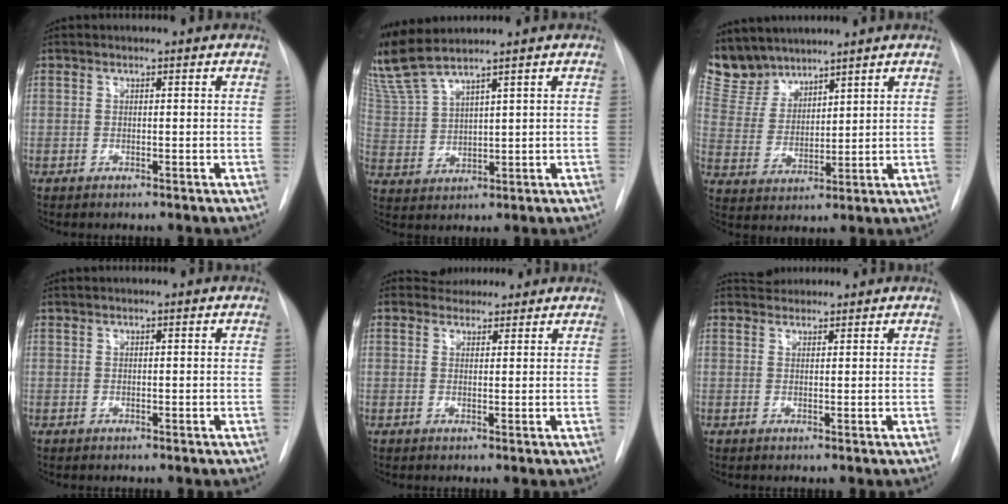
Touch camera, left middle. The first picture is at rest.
{"total": 7.4, "force": [6.7, -0.6, 3.1], "torque": [-0.085, 0.007, 0.152]}
{"total": 7.8, "force": [7.4, 2.6, 0.6], "torque": [-0.022, 0.007, 0.165]}
{"total": 0.0}
{"total": 3.7, "force": [3.3, 1.6, 0.0], "torque": [0.005, 0.009, 0.042]}
{"total": 2.3, "force": [2.2, 0.7, -0.1], "torque": [0.002, 0.012, 0.035]}